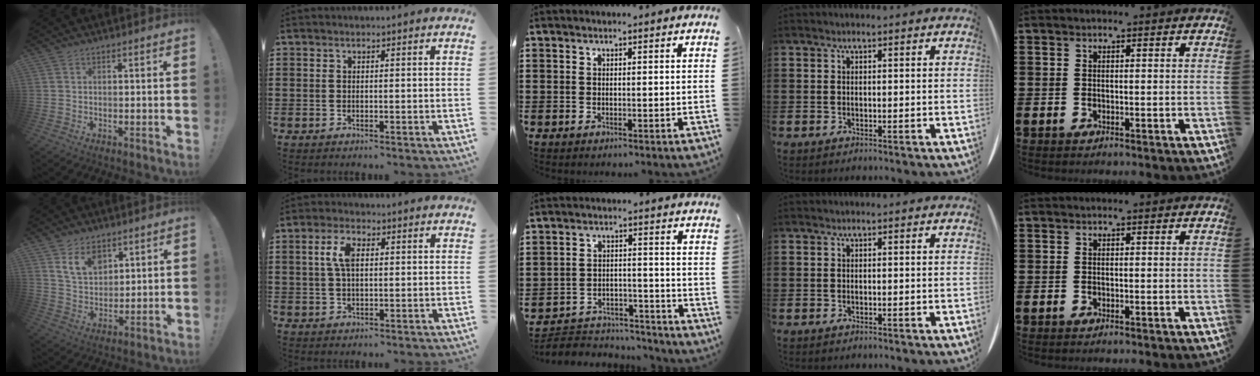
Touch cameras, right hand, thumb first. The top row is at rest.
{"thumb": {"total": 9.5, "force": [6.0, 6.2, 4.0], "torque": [-0.071, -0.029, 0.116]}, "index": {"total": 4.6, "force": [1.0, 2.1, 4.0], "torque": [-0.091, 0.010, 0.012]}, "middle": {"total": 4.5, "force": [-4.3, 1.3, 0.1], "torque": [-0.005, 0.011, -0.089]}}